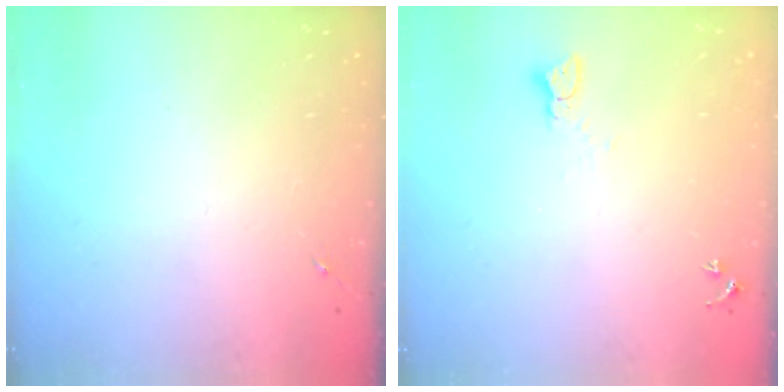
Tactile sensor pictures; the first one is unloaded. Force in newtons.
{"total": 3.1, "press": 3.1, "slide": 0.1}